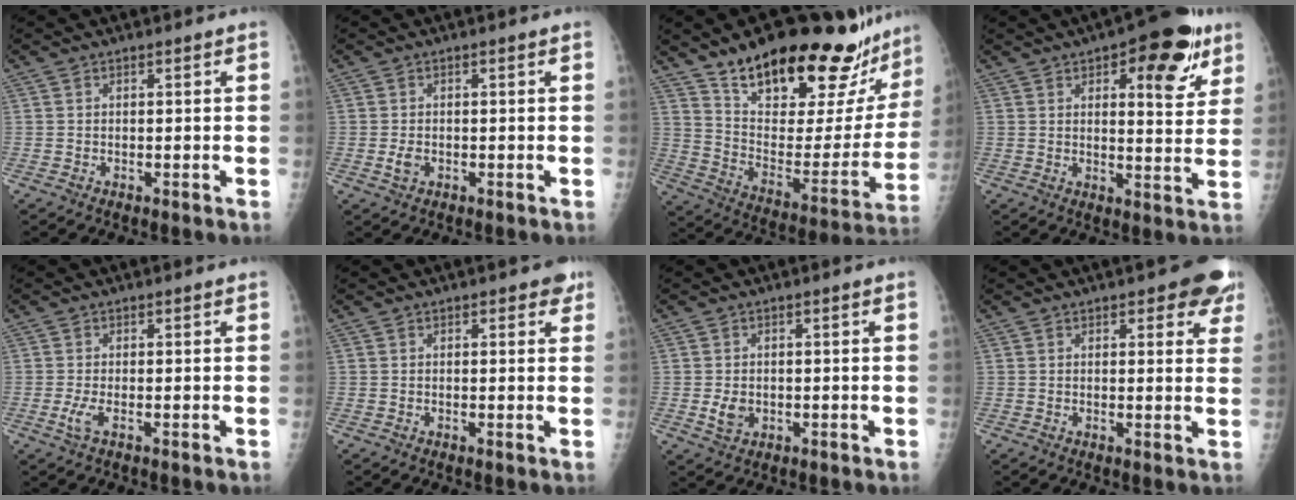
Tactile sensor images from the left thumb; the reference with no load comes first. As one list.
[{"total": 1.9, "force": [-0.4, 1.2, 1.3], "torque": [-0.026, 0.002, -0.007]}, {"total": 30.1, "force": [23.1, 9.2, 17.0], "torque": [-0.218, -0.102, 0.342]}, {"total": 14.6, "force": [7.5, 6.0, 11.0], "torque": [-0.101, -0.024, 0.096]}, {"total": 2.3, "force": [-0.4, 0.6, 2.1], "torque": [-0.050, -0.005, -0.011]}, {"total": 2.6, "force": [1.5, 1.4, 1.6], "torque": [-0.002, -0.002, 0.013]}, {"total": 3.0, "force": [-0.4, 2.3, 2.0], "torque": [-0.033, -0.002, -0.002]}, {"total": 7.3, "force": [4.3, 3.1, 5.1], "torque": [-0.023, -0.013, 0.044]}]